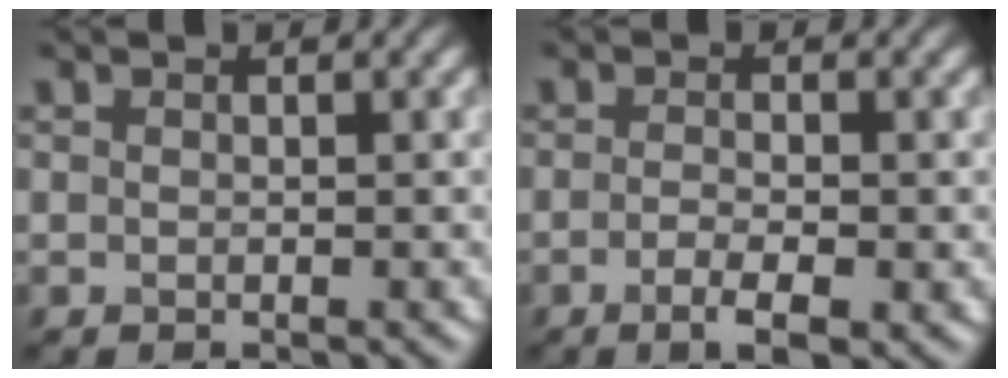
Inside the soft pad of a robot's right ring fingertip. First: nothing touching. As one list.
[{"total": 2.7, "force": [-1.1, 0.7, 2.3], "torque": [-0.045, -0.005, -0.018]}]